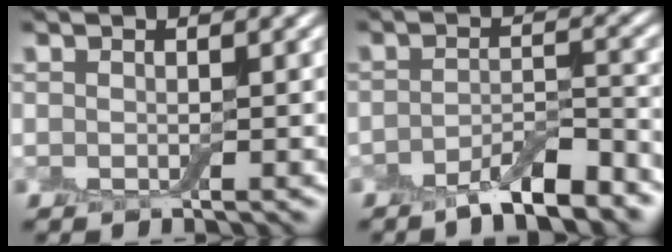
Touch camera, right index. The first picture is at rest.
{"total": 5.0, "force": [-3.8, 1.2, 3.1], "torque": [-0.050, 0.001, -0.064]}